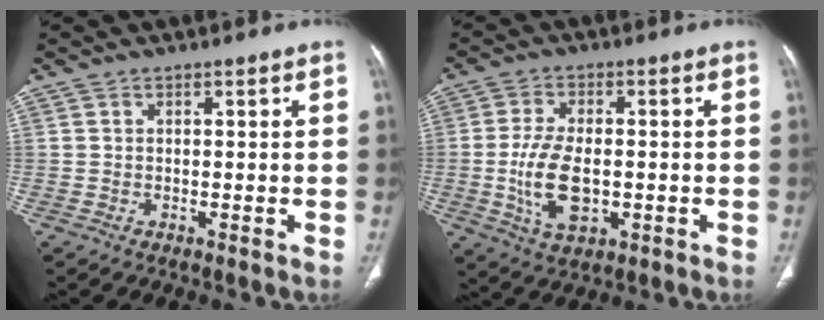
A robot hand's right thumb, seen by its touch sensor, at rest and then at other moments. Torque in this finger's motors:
{"motor_torque": [-0.22, 0.59, 1.09, 0.21, 0.36]}